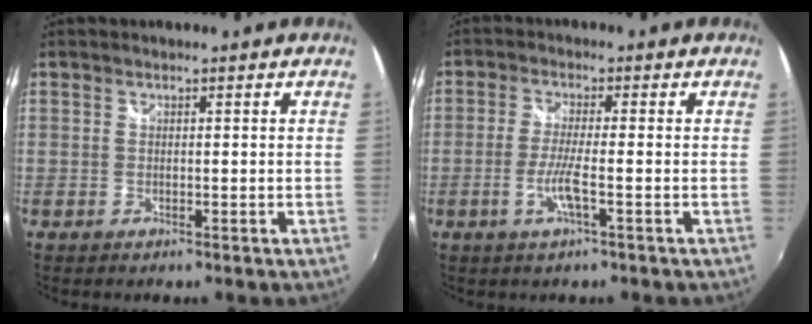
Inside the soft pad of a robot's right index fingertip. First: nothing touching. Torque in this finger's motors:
{"motor_torque": [-0.18, -0.08, -0.04, 0.00]}